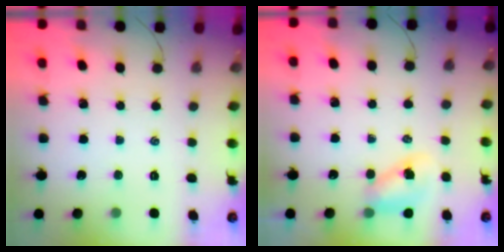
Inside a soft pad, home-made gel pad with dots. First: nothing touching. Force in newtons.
{"total": 6.9, "press": 6.9, "slide": 0.8}